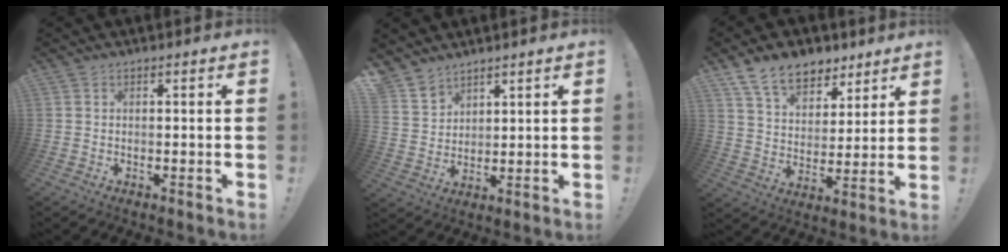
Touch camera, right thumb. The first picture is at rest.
{"total": 5.9, "force": [5.1, 3.0, 0.1], "torque": [-0.020, -0.042, 0.101]}
{"total": 13.3, "force": [9.1, 8.0, 5.3], "torque": [-0.092, -0.053, 0.172]}